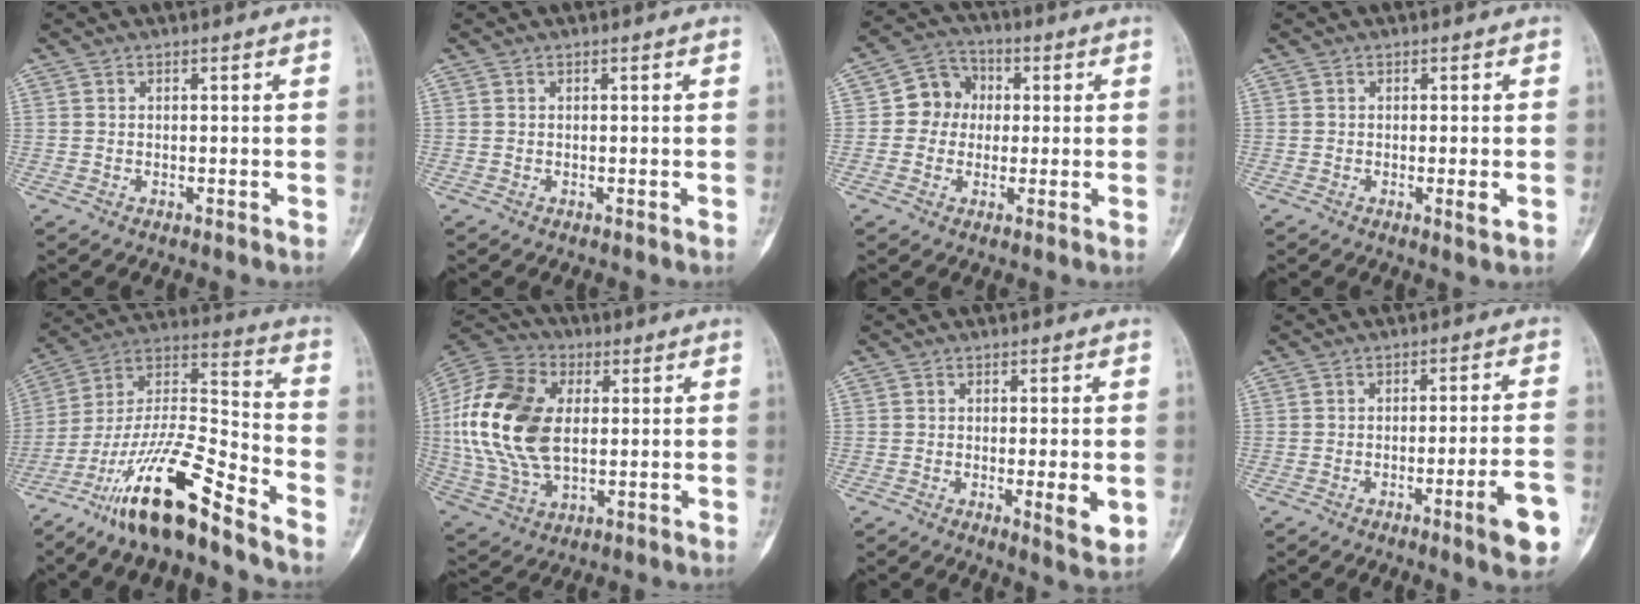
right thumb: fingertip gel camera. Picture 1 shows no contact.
{"total": 0.0}
{"total": 7.4, "force": [0.4, 6.7, 3.1], "torque": [-0.016, 0.015, -0.007]}
{"total": 2.2, "force": [-0.4, 0.2, 2.1], "torque": [-0.034, -0.007, -0.007]}
{"total": 20.0, "force": [-13.8, 4.0, 13.8], "torque": [-0.270, 0.078, -0.251]}
{"total": 22.2, "force": [2.5, 13.8, 17.2], "torque": [-0.353, -0.003, 0.046]}
{"total": 4.9, "force": [-0.7, 0.9, 4.8], "torque": [-0.073, -0.015, -0.011]}
{"total": 8.6, "force": [-3.9, 0.7, 7.6], "torque": [-0.102, 0.018, -0.052]}